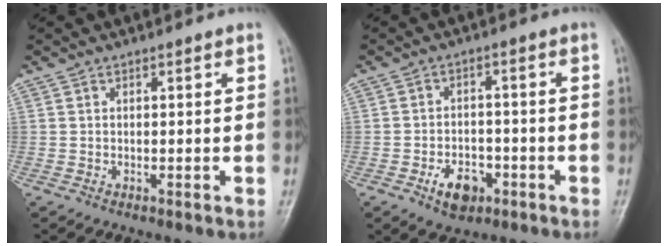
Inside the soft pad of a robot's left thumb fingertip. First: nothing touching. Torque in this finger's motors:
{"motor_torque": [0.39, 1.49, 0.43, 0.34, 0.01]}